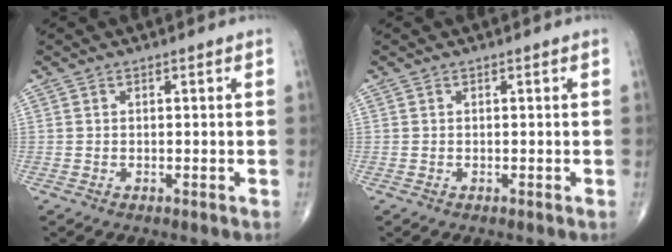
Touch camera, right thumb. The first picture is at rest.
{"total": 0.0}